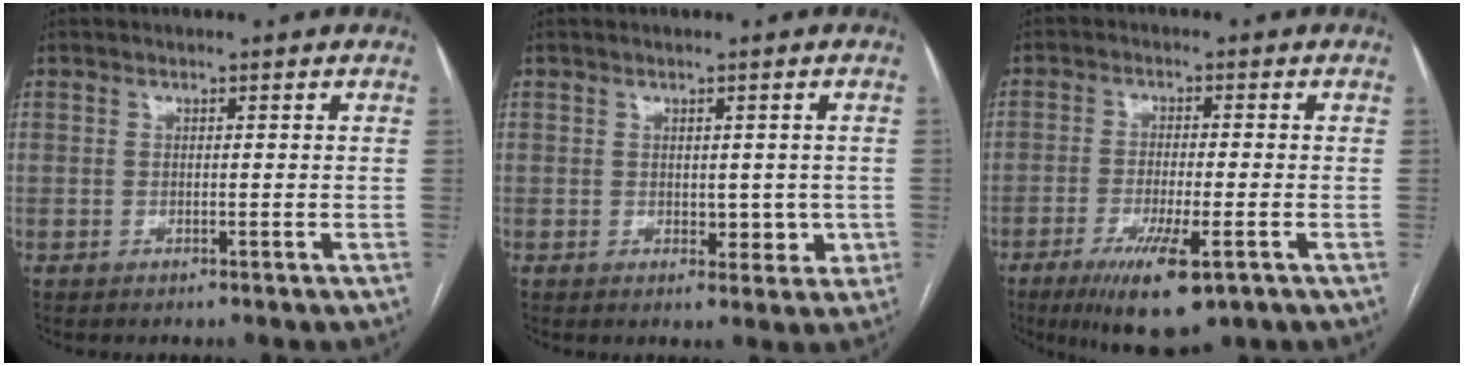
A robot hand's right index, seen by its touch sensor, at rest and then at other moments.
{"total": 3.7, "force": [-0.2, 2.4, 2.8], "torque": [-0.026, 0.002, 0.005]}
{"total": 9.8, "force": [-5.2, 1.7, 8.1], "torque": [-0.144, -0.025, -0.080]}